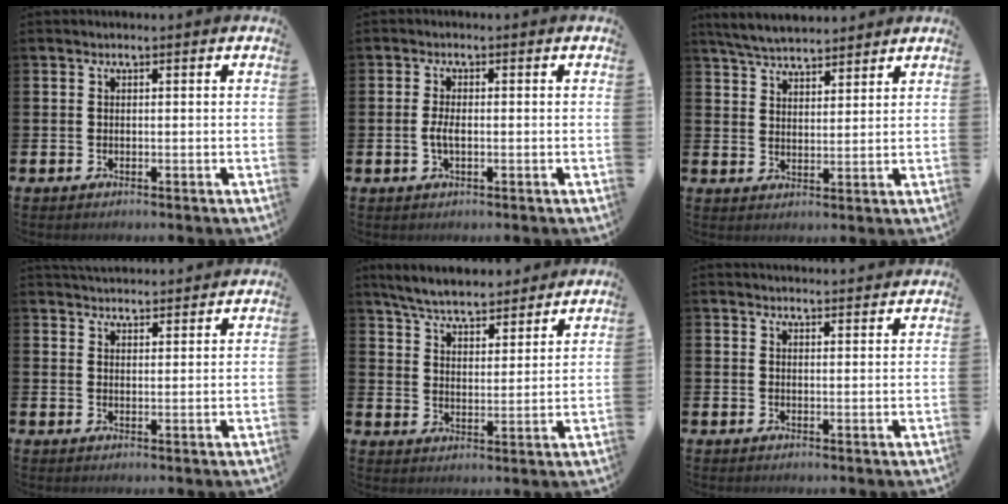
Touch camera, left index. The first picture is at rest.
{"total": 2.2, "force": [-0.4, 0.8, 2.0], "torque": [-0.035, -0.001, -0.007]}
{"total": 5.5, "force": [5.3, 1.0, 1.0], "torque": [-0.044, -0.017, 0.098]}
{"total": 3.3, "force": [3.3, 0.4, 0.1], "torque": [-0.007, -0.018, 0.061]}
{"total": 6.4, "force": [6.1, 1.1, 1.3], "torque": [-0.057, -0.033, 0.109]}
{"total": 2.2, "force": [2.2, 0.1, -0.1], "torque": [0.006, -0.017, 0.037]}